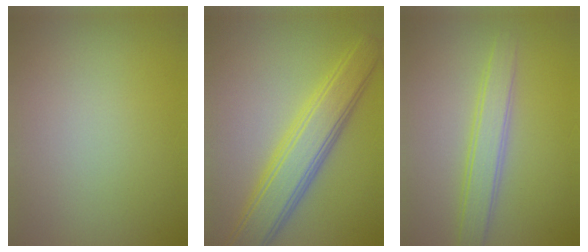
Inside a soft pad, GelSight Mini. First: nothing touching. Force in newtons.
{"total": 6.3, "press": 6.3, "slide": 0.4}
{"total": 3.0, "press": 3.0, "slide": 0.0}